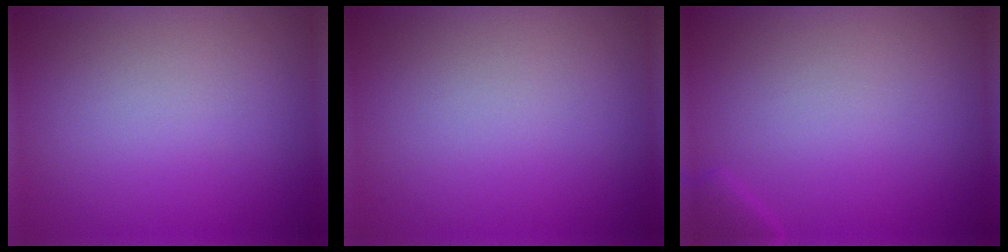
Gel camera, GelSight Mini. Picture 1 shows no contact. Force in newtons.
{"total": 0.0}
{"total": 1.1, "press": 1.1, "slide": 0.1}